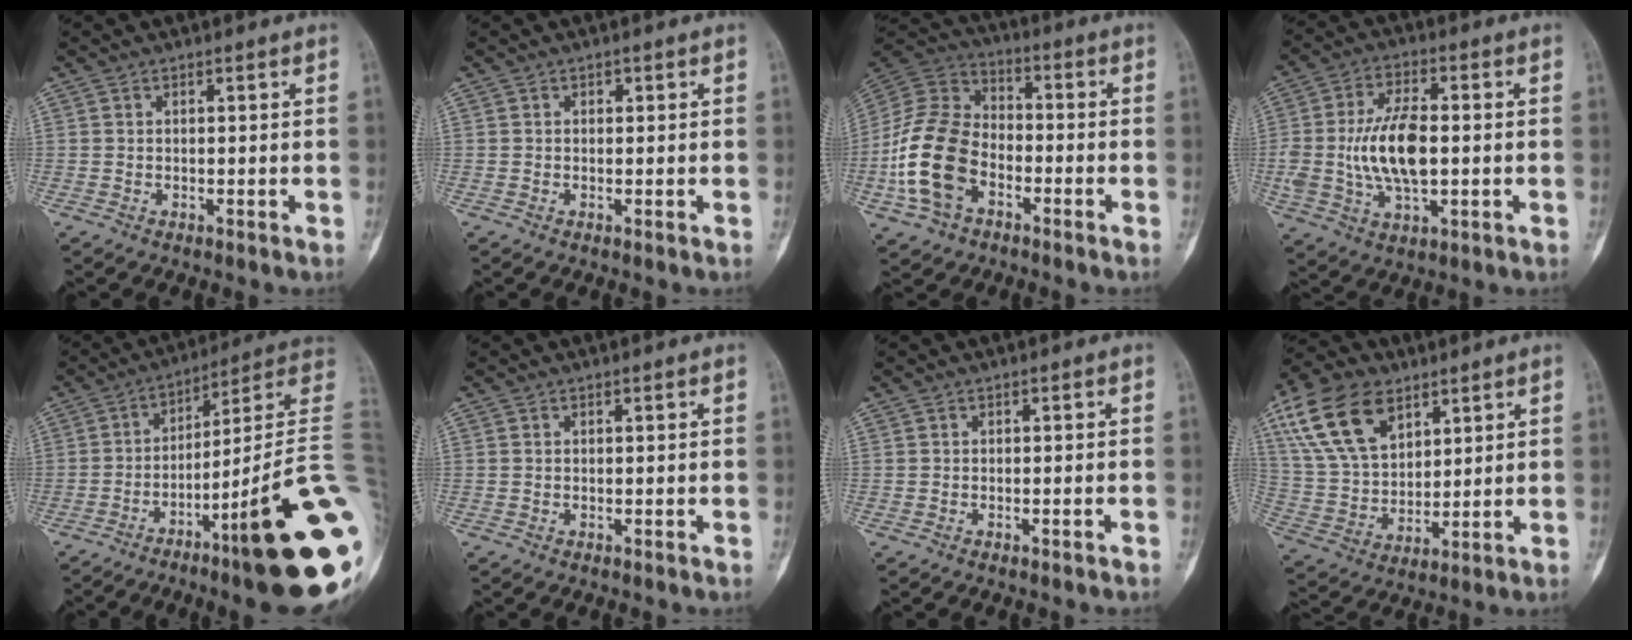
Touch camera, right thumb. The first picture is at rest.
{"total": 0.7, "force": [0.2, 0.6, 0.3], "torque": [0.004, 0.002, 0.002]}
{"total": 16.6, "force": [-5.3, 11.0, 11.2], "torque": [-0.216, 0.033, -0.109]}
{"total": 12.9, "force": [-0.3, 6.4, 11.2], "torque": [-0.216, 0.006, -0.003]}
{"total": 25.2, "force": [-7.1, 2.3, 24.1], "torque": [-0.265, 0.041, -0.106]}
{"total": 0.0}
{"total": 0.9, "force": [-0.6, 0.0, 0.6], "torque": [-0.016, 0.009, -0.003]}
{"total": 17.1, "force": [8.5, 10.3, 10.7], "torque": [-0.190, -0.018, 0.167]}